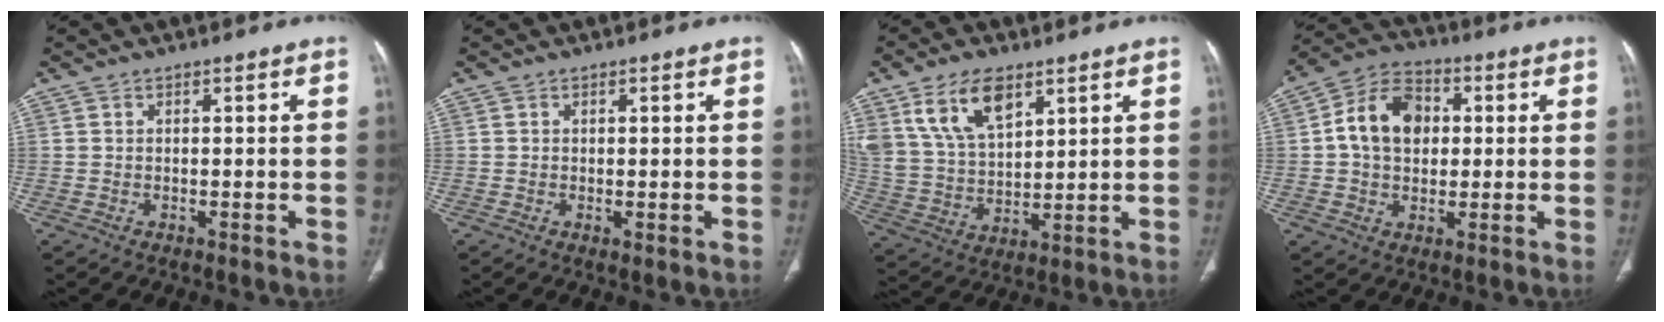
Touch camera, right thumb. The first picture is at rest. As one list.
[{"total": 1.0, "force": [-0.1, 0.3, 1.0], "torque": [-0.020, -0.006, 0.001]}, {"total": 13.8, "force": [7.8, 7.3, 8.7], "torque": [-0.150, -0.025, 0.163]}, {"total": 12.4, "force": [1.6, 9.1, 8.3], "torque": [-0.121, 0.018, 0.018]}]